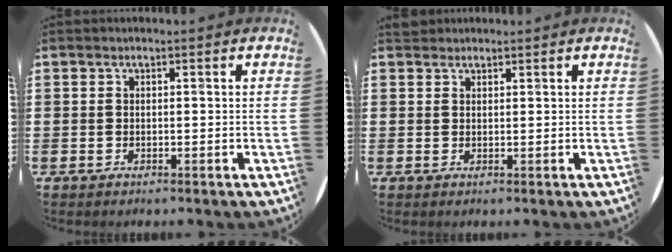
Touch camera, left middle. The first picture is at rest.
{"total": 1.2, "force": [1.1, 0.4, 0.0], "torque": [-0.002, 0.004, 0.022]}